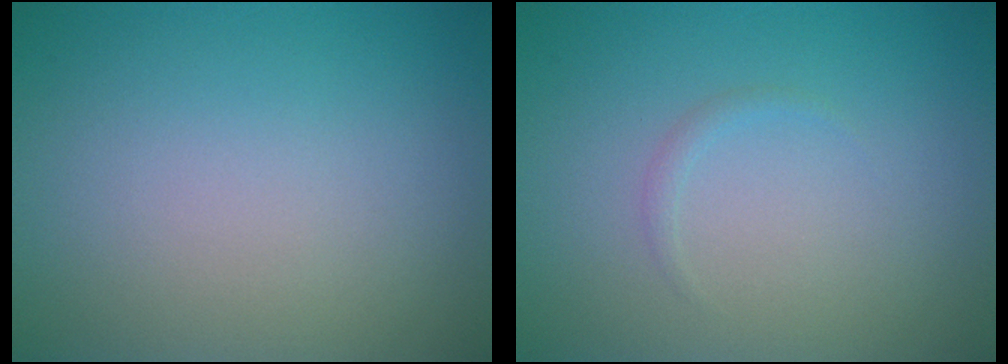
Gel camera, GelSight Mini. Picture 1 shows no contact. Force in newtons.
{"total": 0.6, "press": 0.6, "slide": 0.1}